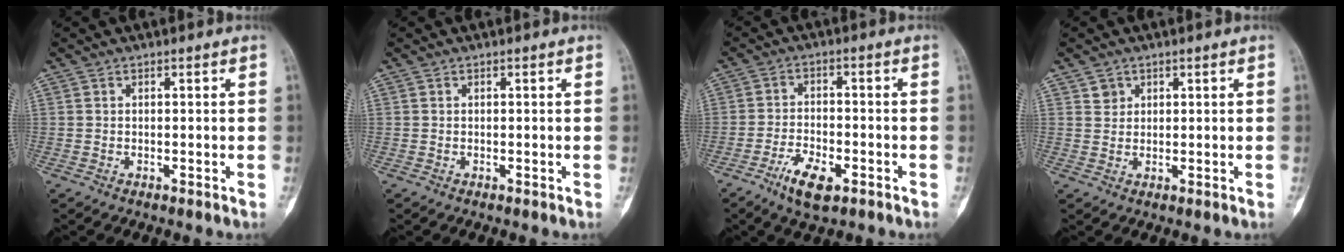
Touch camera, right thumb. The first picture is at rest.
{"total": 0.0}
{"total": 7.1, "force": [-3.9, 2.9, 5.2], "torque": [-0.096, 0.014, -0.068]}
{"total": 1.9, "force": [1.1, 1.5, 0.2], "torque": [0.014, -0.005, 0.014]}